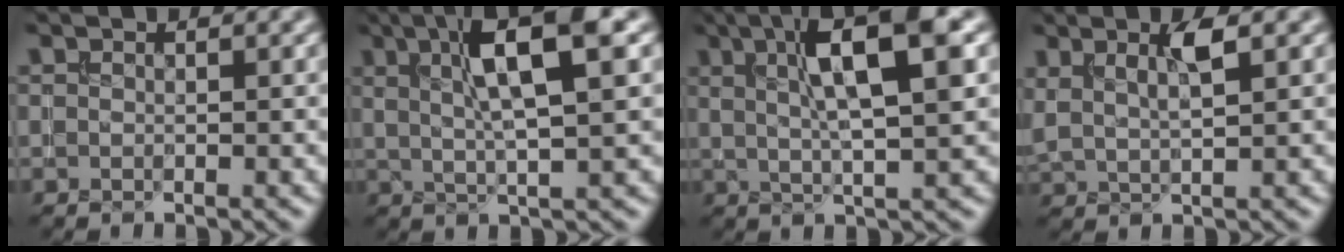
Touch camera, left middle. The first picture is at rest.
{"total": 7.3, "force": [2.2, 1.4, 6.8], "torque": [-0.105, 0.009, 0.038]}
{"total": 8.2, "force": [2.3, 1.7, 7.6], "torque": [-0.115, 0.008, 0.040]}
{"total": 2.8, "force": [1.1, 0.6, 2.5], "torque": [-0.043, -0.003, 0.025]}